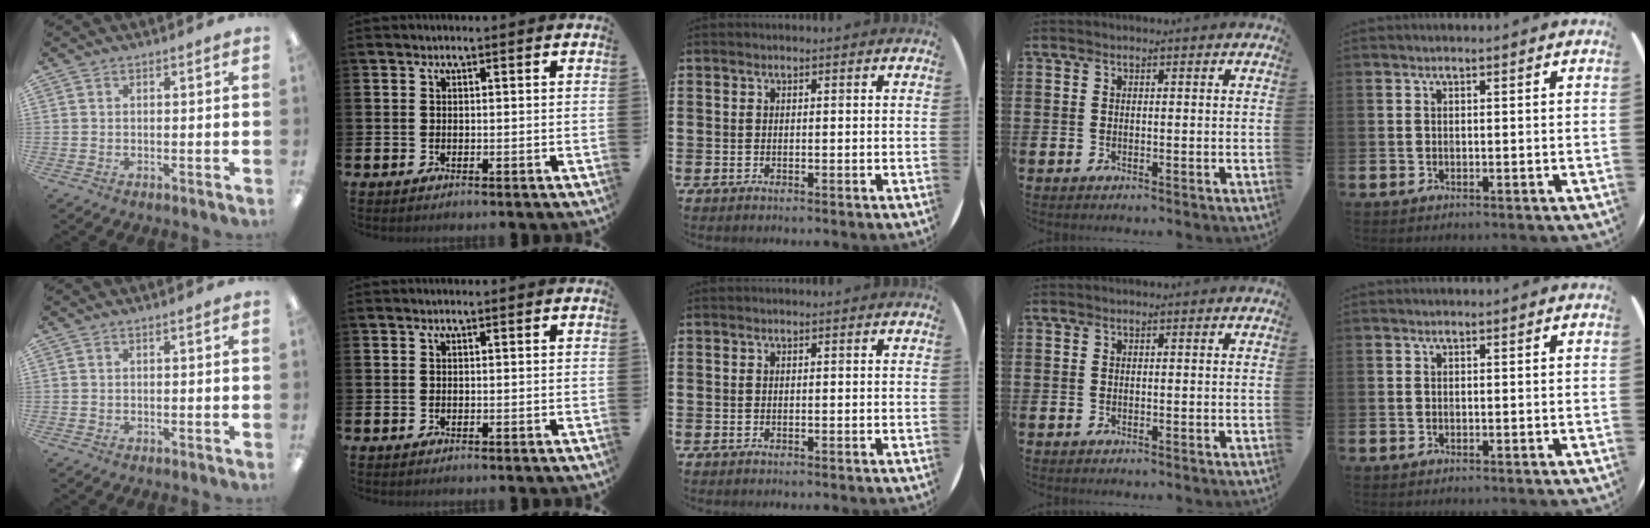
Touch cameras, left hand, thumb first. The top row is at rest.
{}